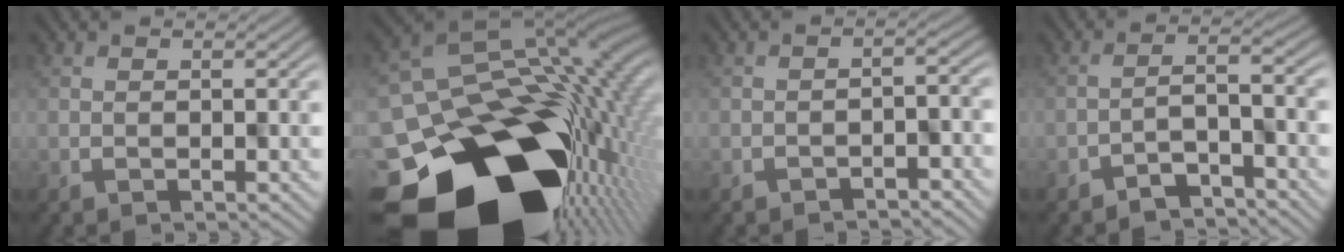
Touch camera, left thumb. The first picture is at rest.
{"total": 21.4, "force": [-8.7, 14.7, 12.9], "torque": [-0.236, -0.063, -0.100]}
{"total": 3.1, "force": [-2.7, 0.5, 1.5], "torque": [-0.018, 0.002, -0.039]}
{"total": 4.2, "force": [-3.7, 0.8, 2.0], "torque": [-0.028, 0.004, -0.065]}